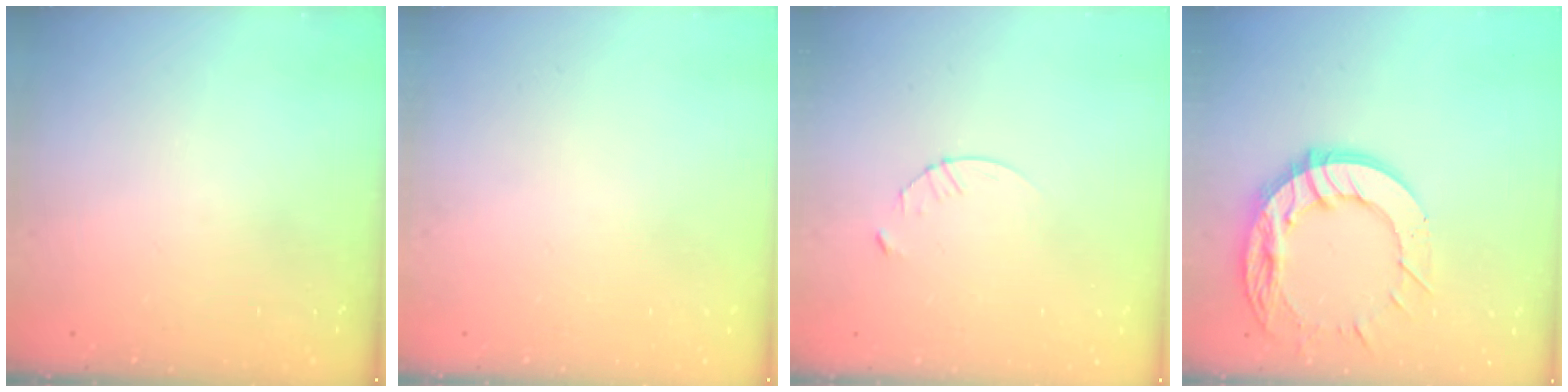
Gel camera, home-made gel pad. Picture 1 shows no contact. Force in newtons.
{"total": 0.0}
{"total": 3.4, "press": 3.4, "slide": 0.4}
{"total": 15.9, "press": 15.8, "slide": 1.5}